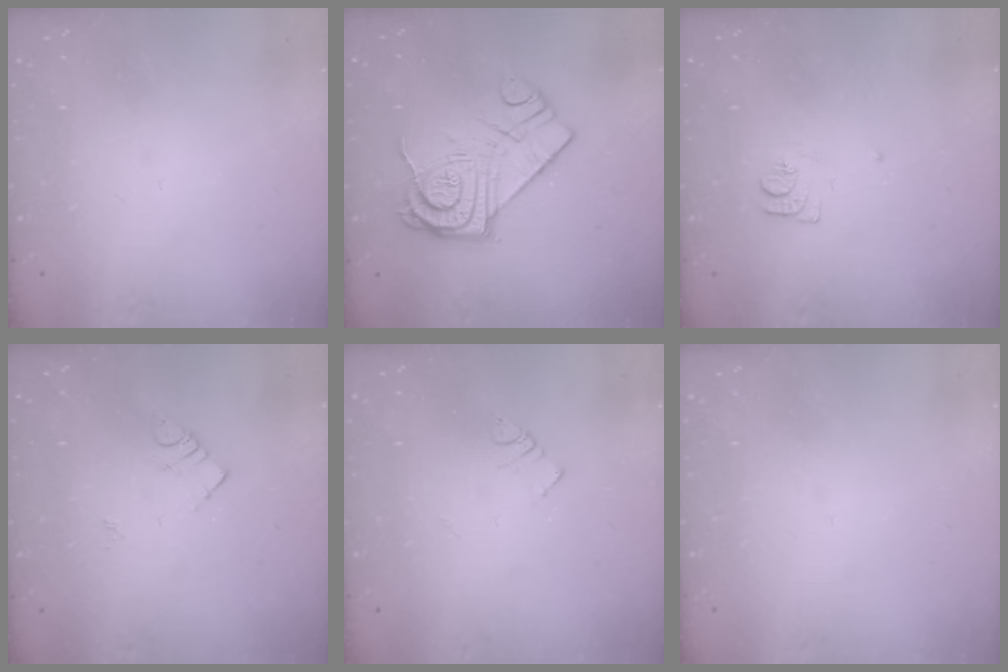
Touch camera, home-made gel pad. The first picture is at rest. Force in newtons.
{"total": 14.3, "press": 14.3, "slide": 0.7}
{"total": 5.9, "press": 5.9, "slide": 0.5}
{"total": 4.1, "press": 4.0, "slide": 0.7}
{"total": 4.0, "press": 4.0, "slide": 0.4}
{"total": 0.0}